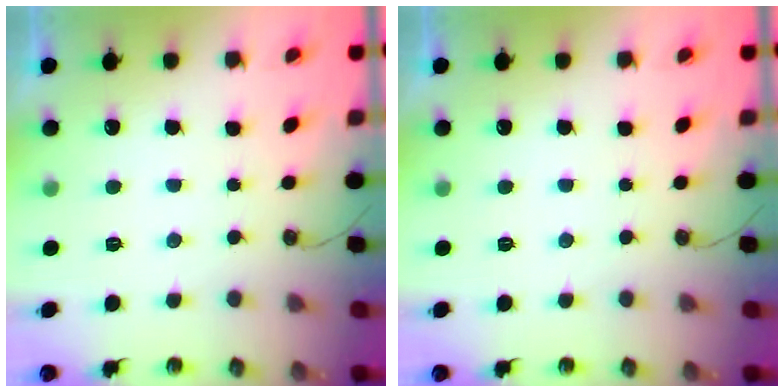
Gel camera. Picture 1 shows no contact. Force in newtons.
{"total": 0.0}